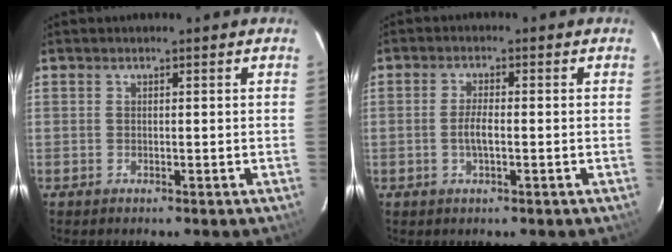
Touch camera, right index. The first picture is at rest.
{"total": 2.9, "force": [-0.7, 0.5, 2.8], "torque": [-0.057, -0.001, -0.014]}